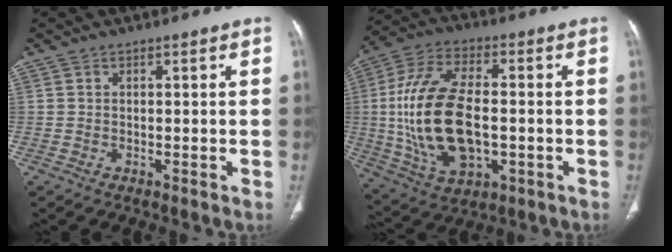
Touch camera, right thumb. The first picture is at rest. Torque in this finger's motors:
{"motor_torque": [0.90, 1.84, 2.75, -0.01, 0.69]}